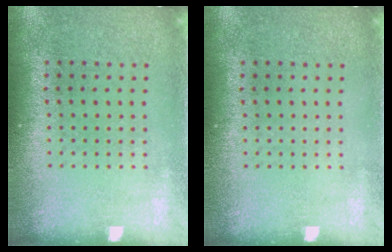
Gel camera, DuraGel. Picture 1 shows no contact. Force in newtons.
{"total": 0.0}